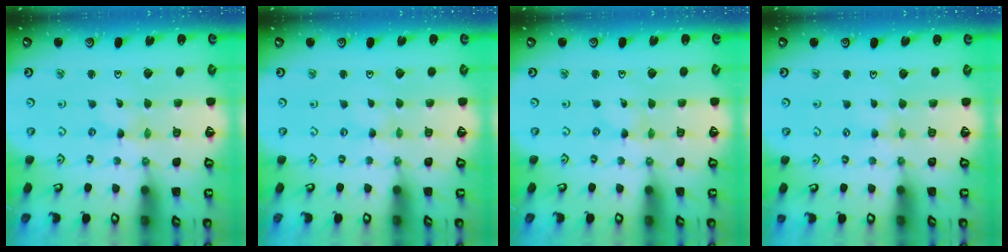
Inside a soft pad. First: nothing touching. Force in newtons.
{"total": 0.0}
{"total": 0.0}
{"total": 2.7, "press": 2.7, "slide": 0.4}